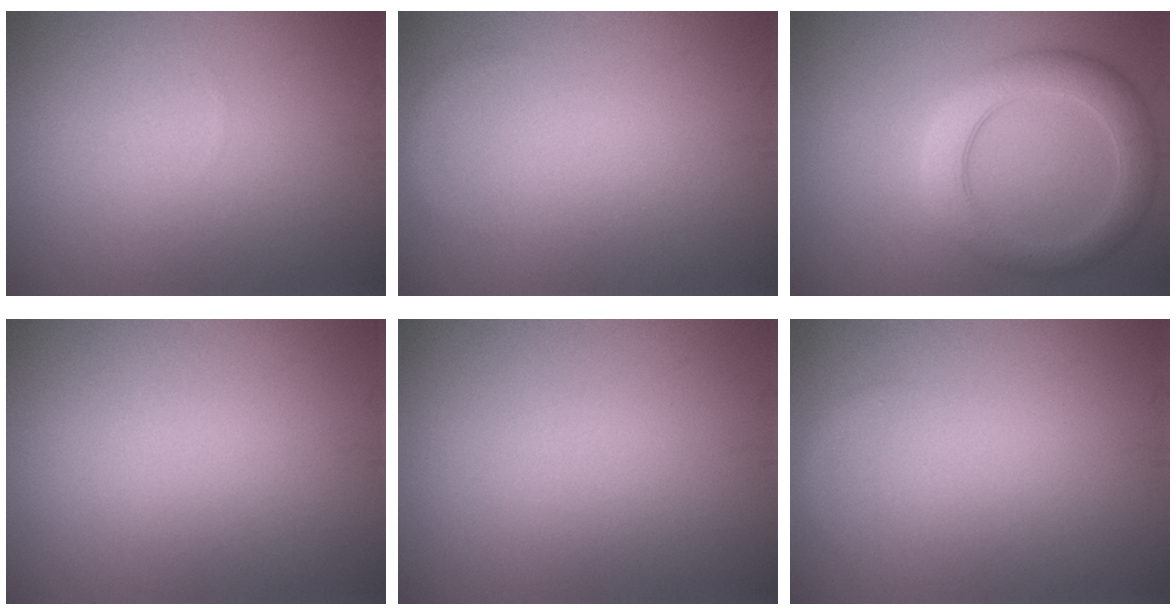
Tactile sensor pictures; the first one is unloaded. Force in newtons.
{"total": 0.8, "press": 0.8, "slide": 0.1}
{"total": 5.1, "press": 5.1, "slide": 0.1}
{"total": 0.0}
{"total": 0.0}
{"total": 0.5, "press": 0.5, "slide": 0.1}